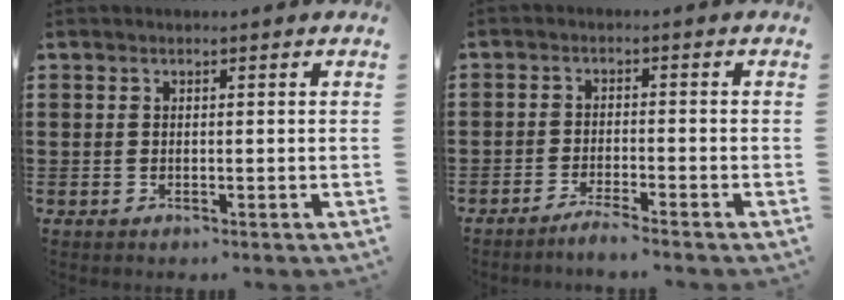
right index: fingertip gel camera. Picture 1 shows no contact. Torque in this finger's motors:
{"motor_torque": [-0.65, 0.84, -1.05, -0.12]}